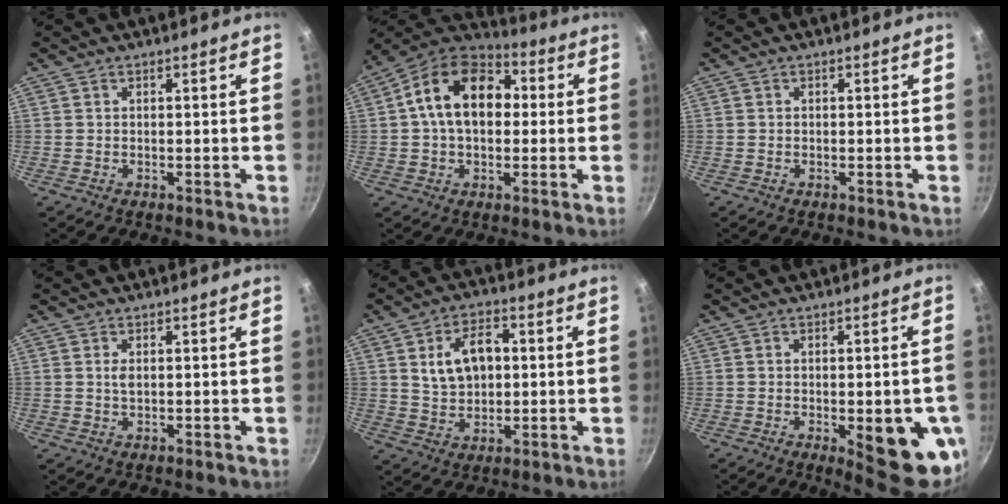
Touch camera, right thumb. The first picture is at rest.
{"total": 16.4, "force": [2.0, 11.2, 11.8], "torque": [-0.161, 0.032, 0.012]}
{"total": 0.0}
{"total": 1.4, "force": [0.3, 0.8, 1.2], "torque": [-0.021, 0.001, 0.004]}
{"total": 10.2, "force": [1.7, 6.9, 7.4], "torque": [-0.105, 0.003, 0.031]}
{"total": 13.9, "force": [-3.6, 4.7, 12.6], "torque": [-0.124, -0.003, -0.038]}